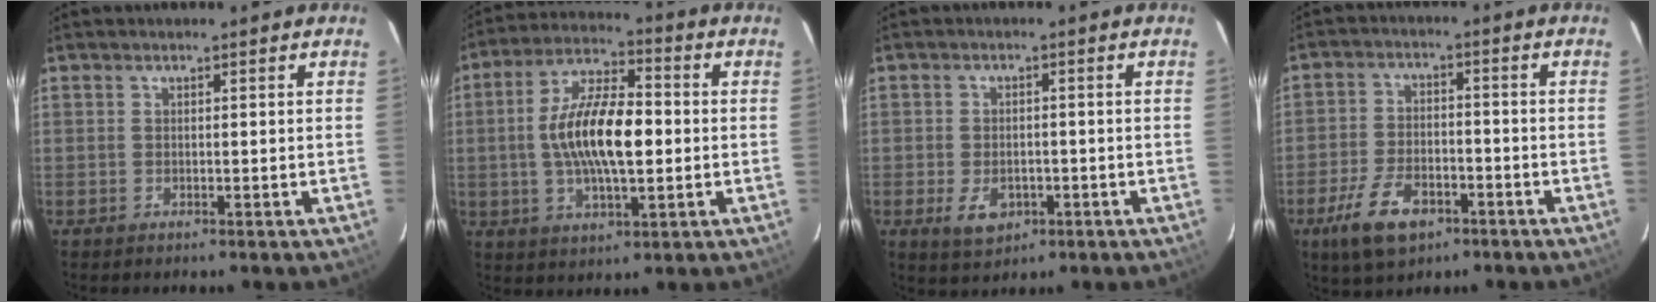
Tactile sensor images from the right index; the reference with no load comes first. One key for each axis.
{"total": 14.4, "fx": -0.7, "fy": 5.4, "fz": 13.4, "tx": -0.255, "ty": 0.009, "tz": -0.014}
{"total": 5.6, "fx": -2.2, "fy": 3.7, "fz": 3.6, "tx": -0.081, "ty": -0.009, "tz": -0.028}
{"total": 10.5, "fx": -6.1, "fy": 5.3, "fz": 6.8, "tx": -0.159, "ty": -0.006, "tz": -0.106}